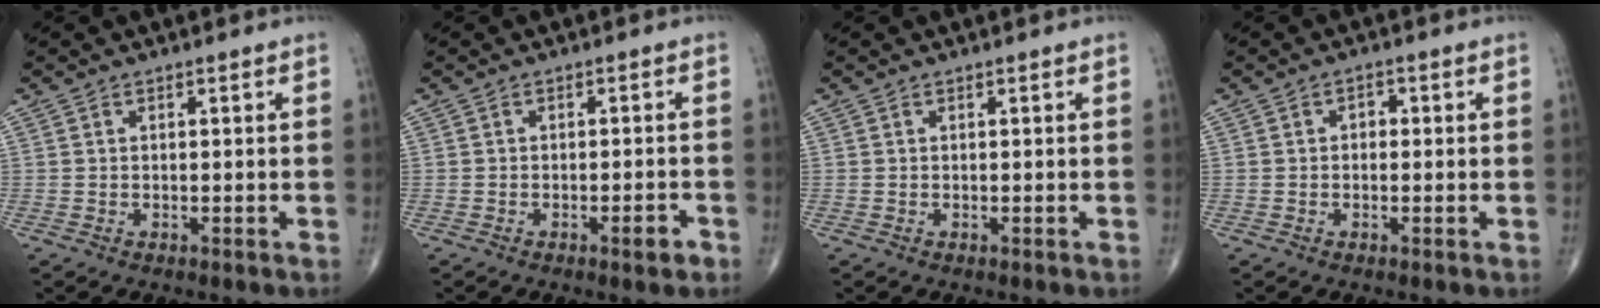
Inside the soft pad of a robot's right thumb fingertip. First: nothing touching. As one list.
[{"total": 2.7, "force": [-1.5, 0.8, 2.1], "torque": [-0.027, 0.006, -0.022]}, {"total": 0.0}, {"total": 1.6, "force": [-0.1, 1.2, 1.0], "torque": [-0.003, 0.007, -0.007]}]